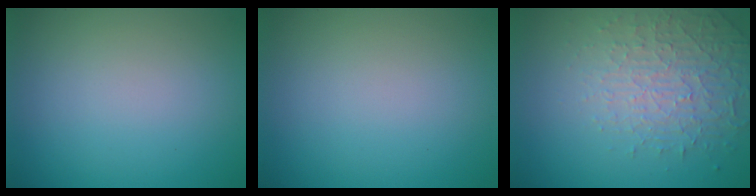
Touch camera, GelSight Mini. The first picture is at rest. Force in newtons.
{"total": 0.0}
{"total": 4.5, "press": 3.3, "slide": 3.1}